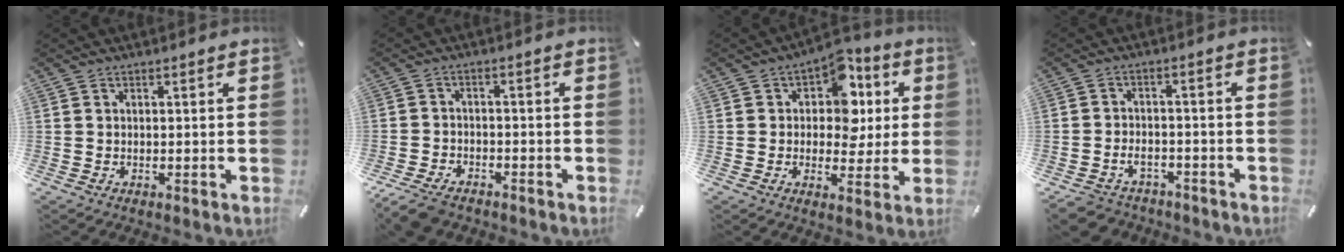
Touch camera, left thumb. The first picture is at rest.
{"total": 5.6, "force": [-4.4, 2.7, 2.2], "torque": [-0.056, 0.013, -0.088]}
{"total": 10.8, "force": [3.2, 8.1, 6.3], "torque": [-0.088, -0.021, 0.055]}
{"total": 5.2, "force": [-3.0, 3.7, 2.2], "torque": [-0.055, 0.010, -0.059]}